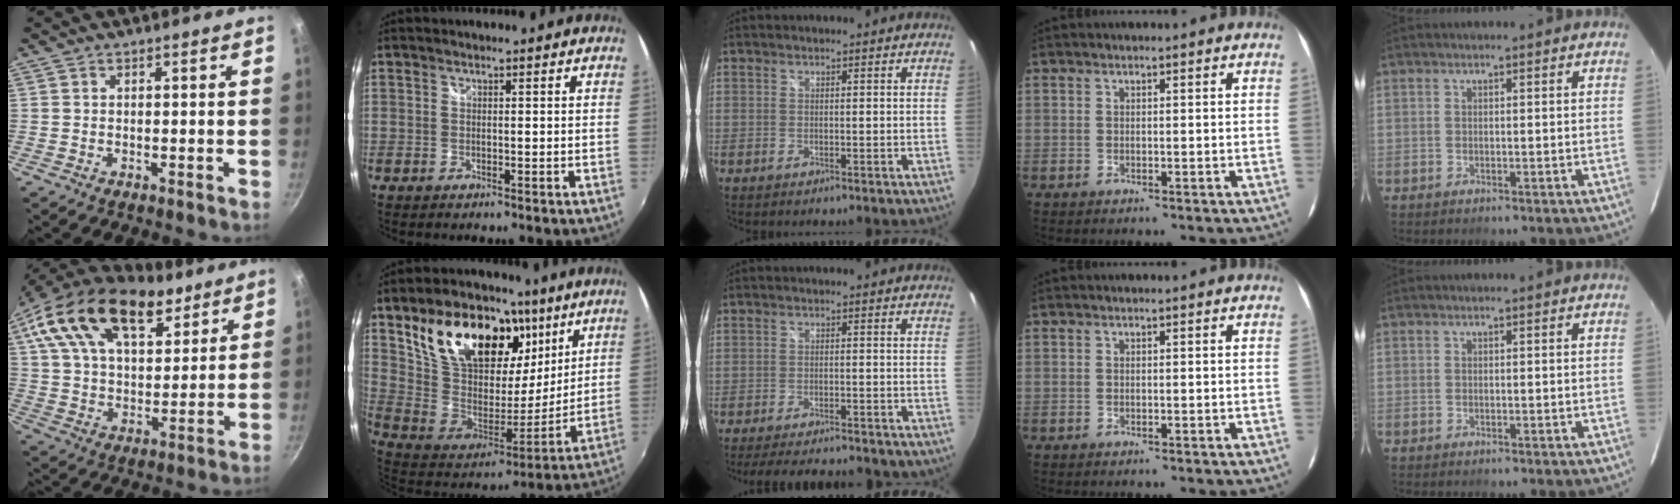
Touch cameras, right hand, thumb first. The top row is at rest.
{"thumb": {"total": 24.4, "force": [14.0, 13.0, 15.2], "torque": [-0.247, -0.017, 0.233]}, "index": {"total": 27.3, "force": [14.3, 15.8, 17.0], "torque": [-0.326, 0.049, 0.264]}, "middle": {"total": 12.4, "force": [-10.4, 3.3, 5.9], "torque": [-0.118, -0.019, -0.146]}}